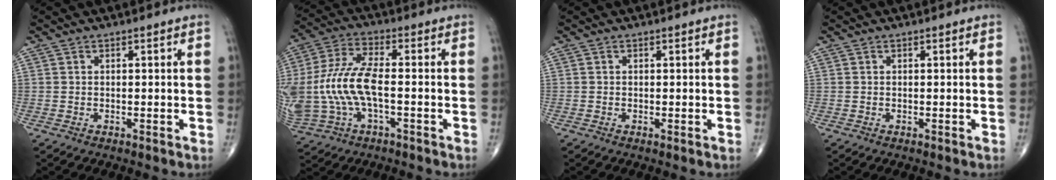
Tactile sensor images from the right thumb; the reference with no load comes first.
{"total": 15.7, "force": [-1.8, 7.2, 13.8], "torque": [-0.326, 0.024, -0.027]}
{"total": 0.0}
{"total": 0.0}